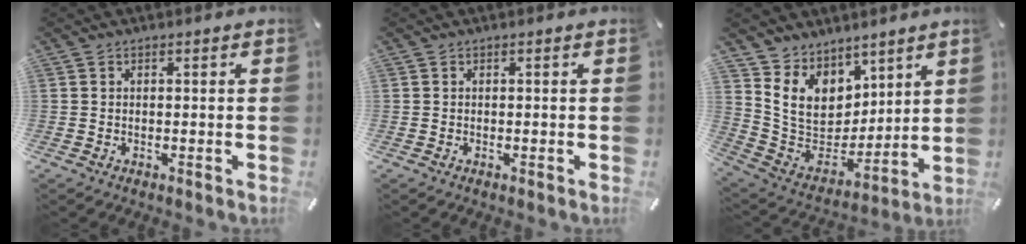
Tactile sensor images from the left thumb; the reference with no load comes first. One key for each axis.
{"total": 0.0}
{"total": 12.6, "fx": 6.8, "fy": 9.9, "fz": 3.6, "tx": -0.080, "ty": -0.060, "tz": 0.143}